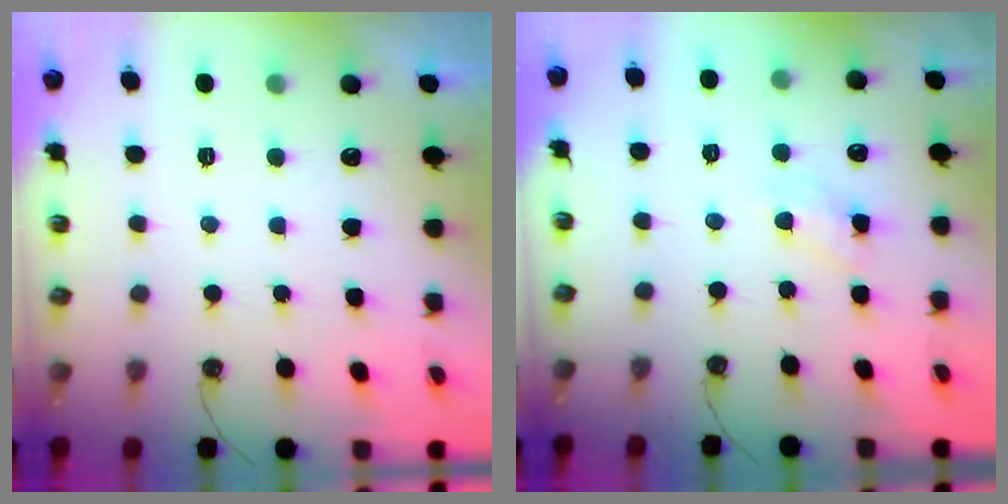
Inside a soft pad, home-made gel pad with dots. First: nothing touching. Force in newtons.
{"total": 7.7, "press": 7.6, "slide": 0.6}